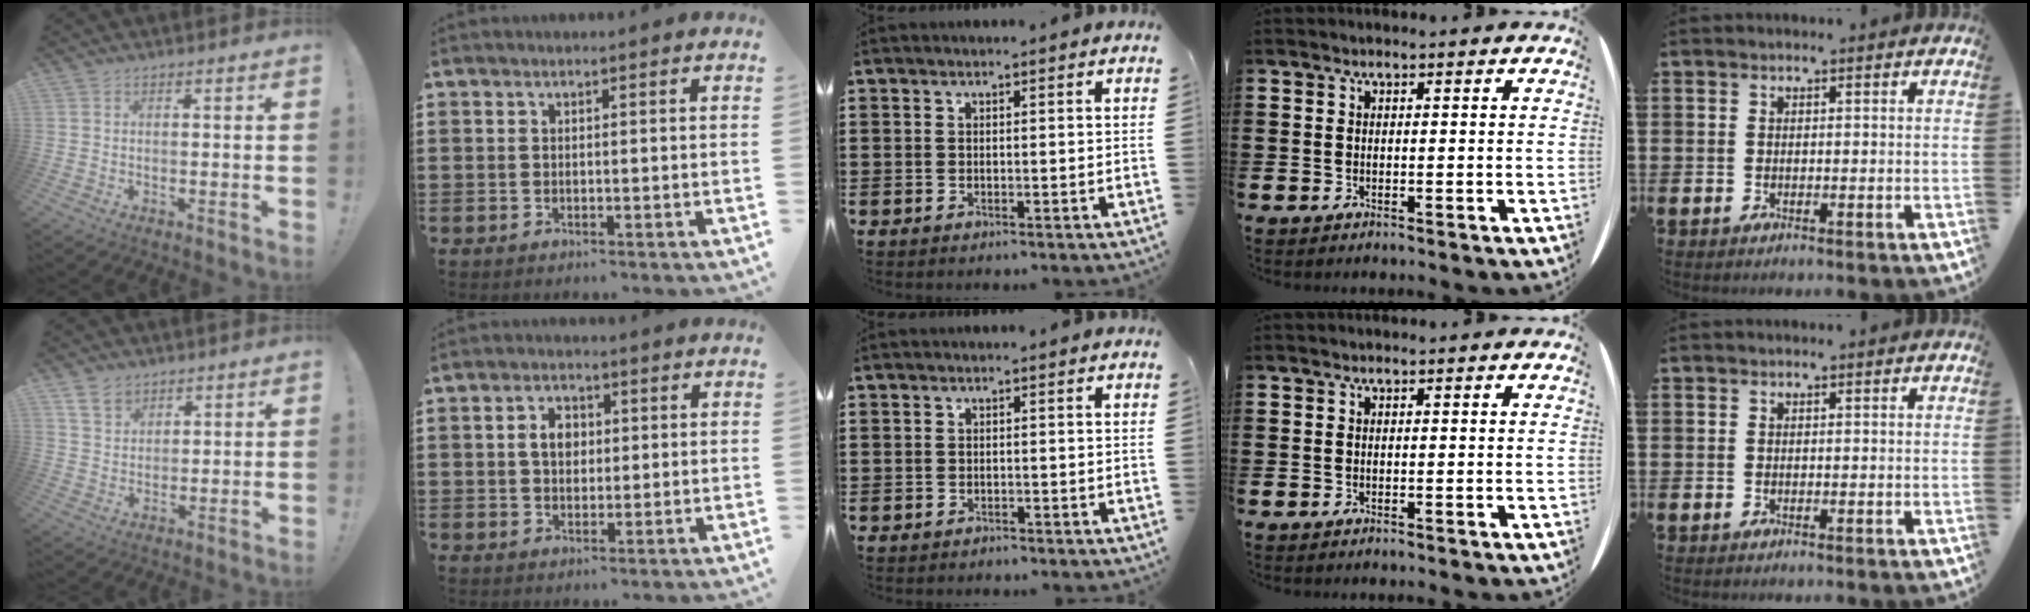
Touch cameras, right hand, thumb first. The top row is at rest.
{"thumb": {"total": 5.4, "force": [4.0, 3.3, 1.4], "torque": [-0.022, -0.020, 0.077]}, "index": {"total": 3.8, "force": [0.5, 2.7, 2.6], "torque": [-0.059, 0.013, 0.005]}, "middle": {"total": 0.8, "force": [-0.8, 0.4, -0.1], "torque": [0.002, 0.004, -0.018]}}